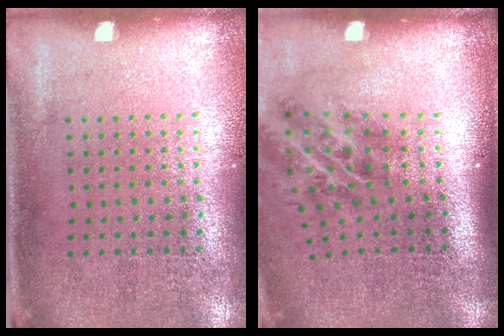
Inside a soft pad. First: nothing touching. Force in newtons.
{"total": 2.1, "press": 1.3, "slide": 1.7}